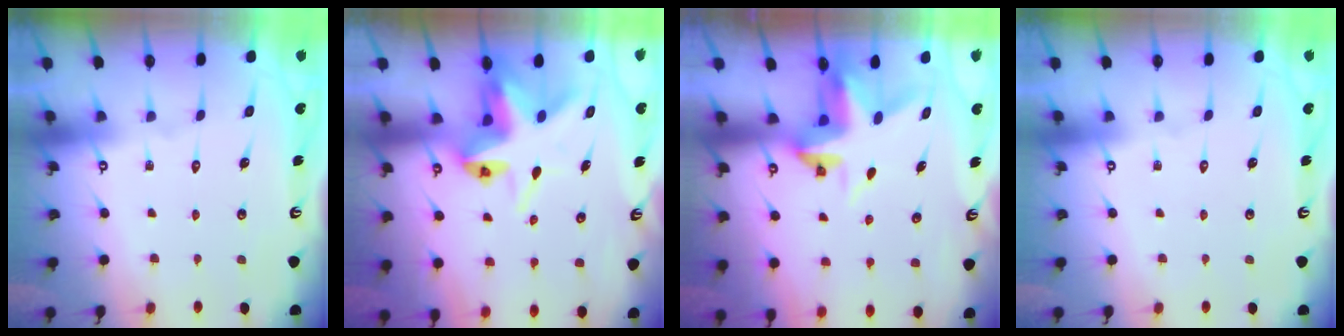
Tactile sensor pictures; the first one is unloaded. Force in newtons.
{"total": 7.5, "press": 7.5, "slide": 0.4}
{"total": 3.7, "press": 3.7, "slide": 0.3}
{"total": 0.0}